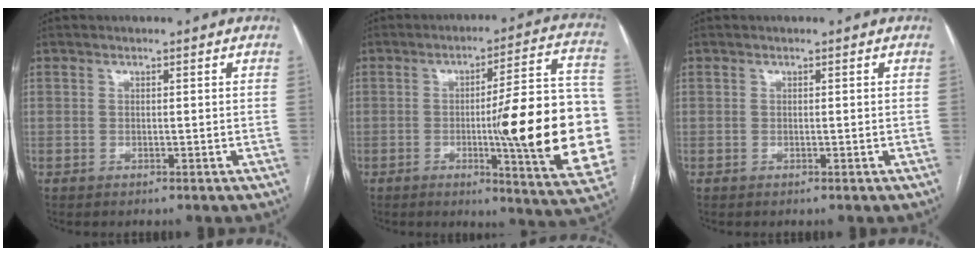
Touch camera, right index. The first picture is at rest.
{"total": 22.2, "force": [-3.1, 2.2, 21.8], "torque": [-0.224, 0.011, -0.034]}
{"total": 0.0}